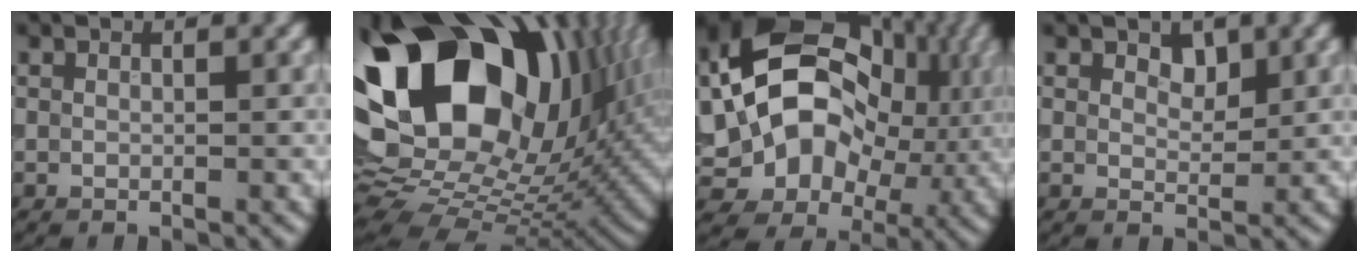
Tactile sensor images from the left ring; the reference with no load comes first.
{"total": 21.5, "force": [7.0, 13.9, 14.8], "torque": [-0.266, 0.022, 0.119]}
{"total": 18.7, "force": [2.5, 14.1, 12.0], "torque": [-0.206, 0.017, 0.044]}
{"total": 1.5, "force": [1.0, 0.8, 0.7], "torque": [-0.010, -0.002, 0.014]}